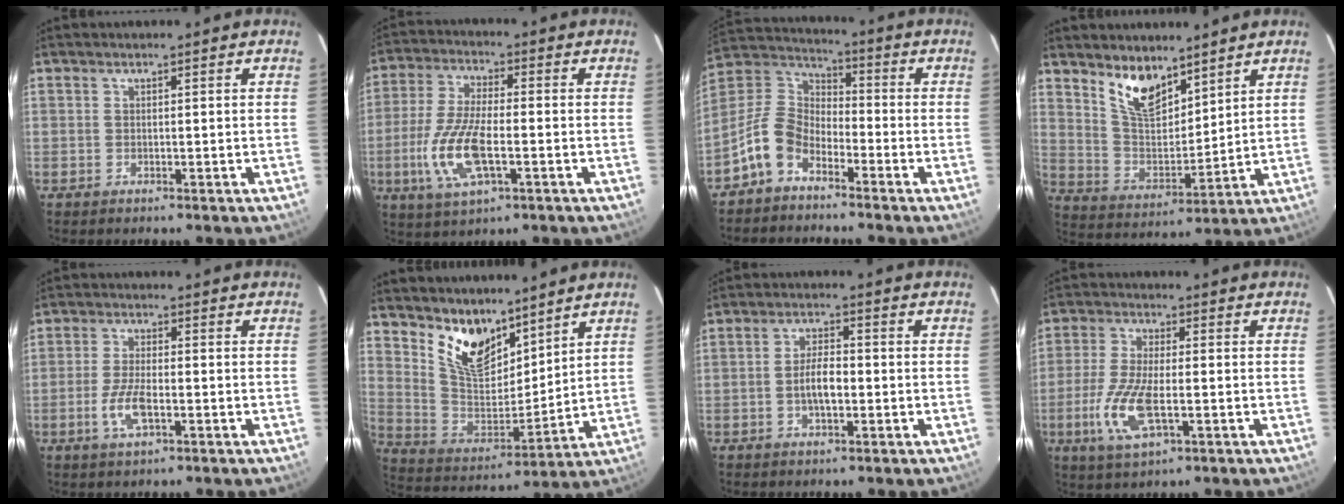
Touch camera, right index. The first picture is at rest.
{"total": 12.7, "force": [-3.6, 5.0, 11.1], "torque": [-0.239, -0.006, -0.068]}
{"total": 9.6, "force": [-6.0, 5.4, 5.1], "torque": [-0.113, 0.023, -0.128]}
{"total": 10.2, "force": [7.4, 4.4, 5.5], "torque": [-0.102, 0.000, 0.150]}
{"total": 6.2, "force": [-2.3, 2.2, 5.4], "torque": [-0.116, -0.004, -0.045]}
{"total": 12.6, "force": [9.0, 6.2, 6.2], "torque": [-0.123, -0.005, 0.180]}
{"total": 4.9, "force": [-1.2, 2.0, 4.3], "torque": [-0.083, 0.004, -0.019]}
{"total": 10.6, "force": [-3.2, 3.7, 9.4], "torque": [-0.204, -0.010, -0.061]}